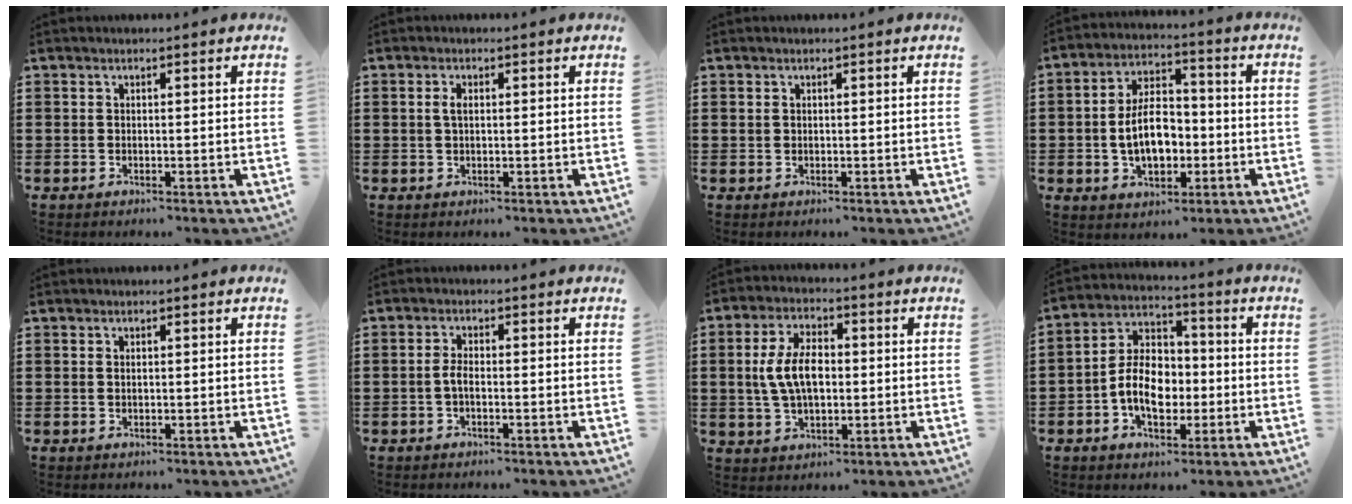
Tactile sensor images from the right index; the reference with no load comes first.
{"total": 1.7, "force": [0.3, 0.7, 1.5], "torque": [-0.033, 0.005, 0.003]}
{"total": 0.6, "force": [0.2, 0.6, 0.2], "torque": [-0.005, 0.003, 0.005]}
{"total": 8.9, "force": [-1.5, 5.2, 7.1], "torque": [-0.129, 0.005, -0.032]}
{"total": 0.5, "force": [0.2, 0.2, 0.4], "torque": [-0.010, 0.000, 0.003]}
{"total": 2.1, "force": [-0.6, 0.7, 1.9], "torque": [-0.052, -0.005, -0.016]}
{"total": 7.8, "force": [0.2, 4.3, 6.5], "torque": [-0.147, 0.009, -0.003]}
{"total": 8.8, "force": [-1.9, 5.8, 6.4], "torque": [-0.137, 0.007, -0.039]}